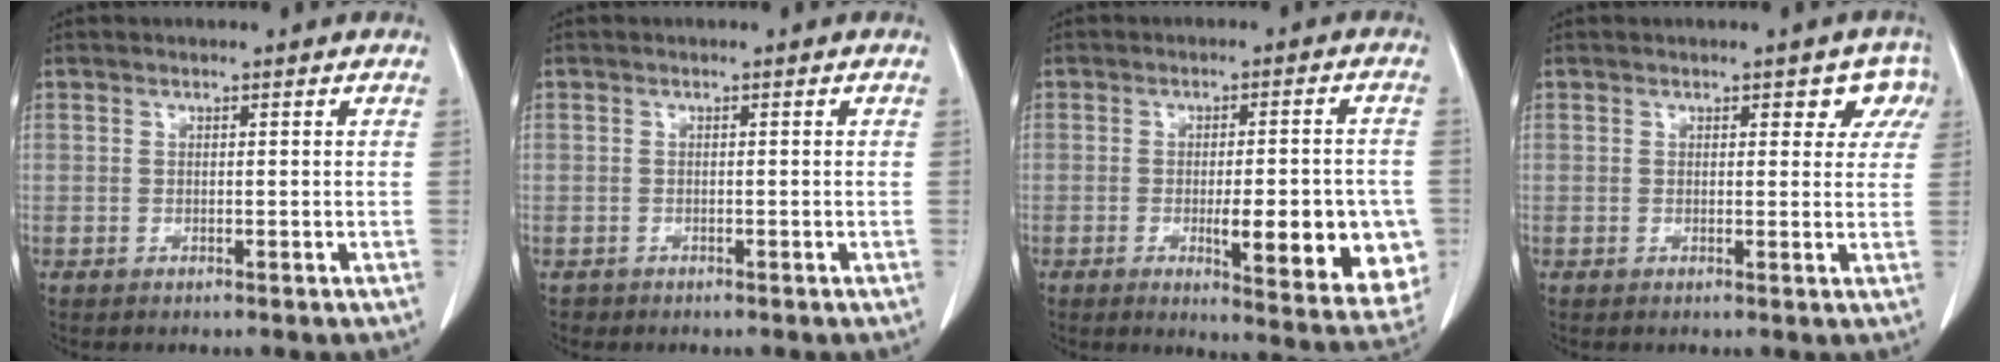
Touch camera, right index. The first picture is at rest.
{"total": 0.7, "force": [-0.4, 0.5, -0.2], "torque": [-0.007, 0.002, -0.008]}
{"total": 14.0, "force": [-3.5, 3.2, 13.2], "torque": [-0.121, -0.002, -0.029]}
{"total": 3.5, "force": [1.9, 2.3, 1.9], "torque": [0.003, 0.005, 0.011]}